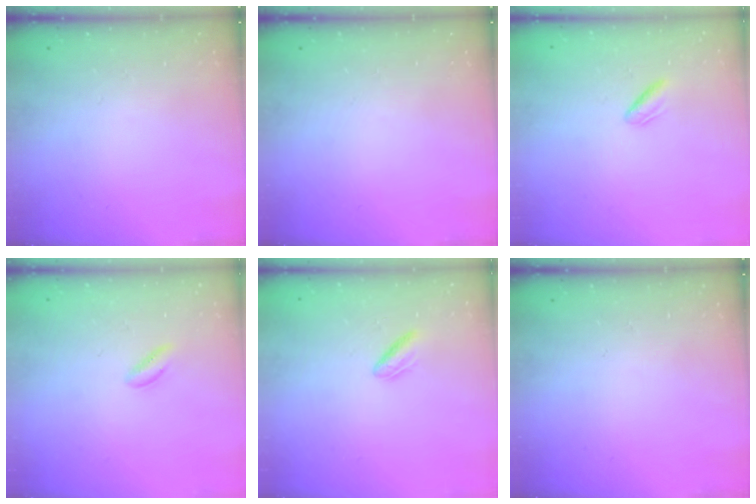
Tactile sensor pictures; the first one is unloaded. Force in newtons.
{"total": 0.0}
{"total": 2.3, "press": 1.9, "slide": 1.2}
{"total": 2.1, "press": 1.9, "slide": 0.9}
{"total": 2.2, "press": 1.9, "slide": 1.1}
{"total": 0.0}